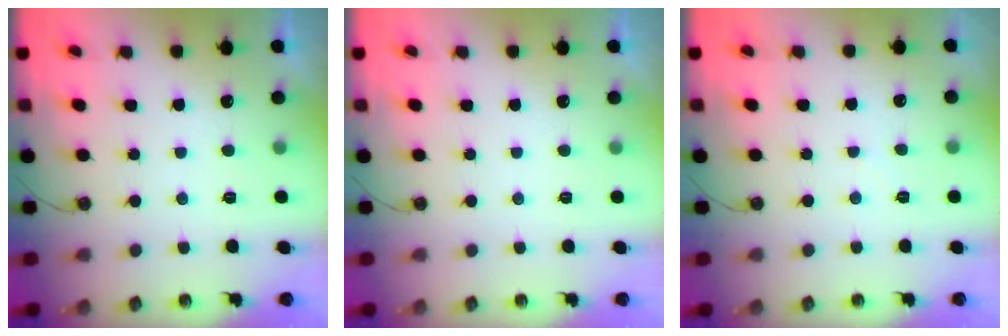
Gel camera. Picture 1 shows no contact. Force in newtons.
{"total": 0.0}
{"total": 2.8, "press": 2.8, "slide": 0.5}